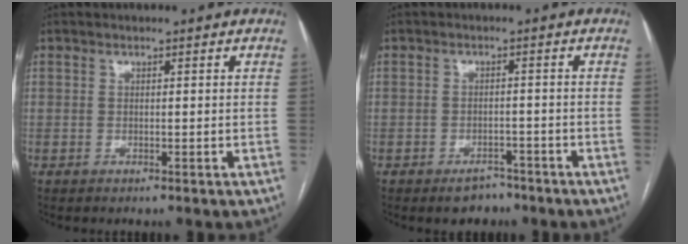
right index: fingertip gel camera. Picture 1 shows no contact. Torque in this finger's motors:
{"motor_torque": [0.41, -0.35, 0.15, 0.03]}